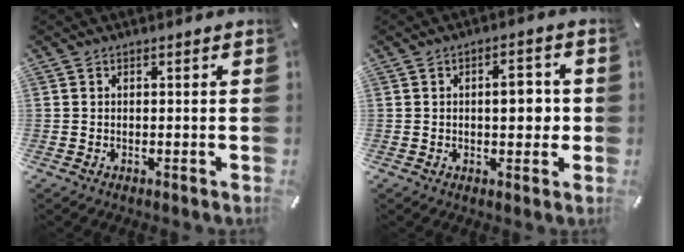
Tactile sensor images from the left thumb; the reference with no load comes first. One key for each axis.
{"total": 6.2, "fx": 0.2, "fy": 3.3, "fz": 5.3, "tx": -0.065, "ty": -0.001, "tz": -0.006}